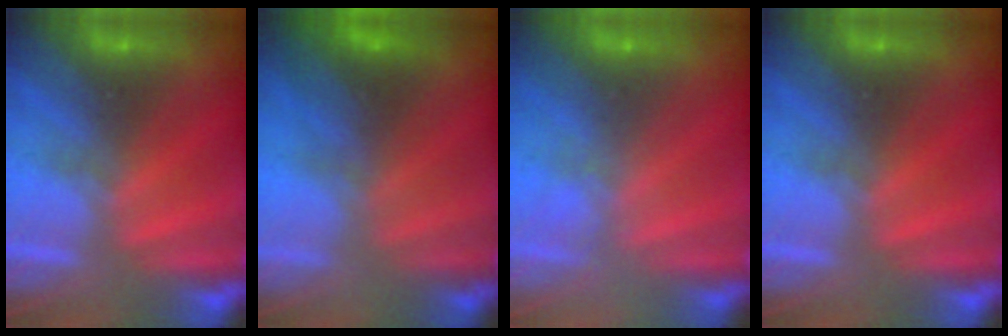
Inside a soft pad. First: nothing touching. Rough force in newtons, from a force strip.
{"total": 2.8}
{"total": 1.8}
{"total": 0.0}